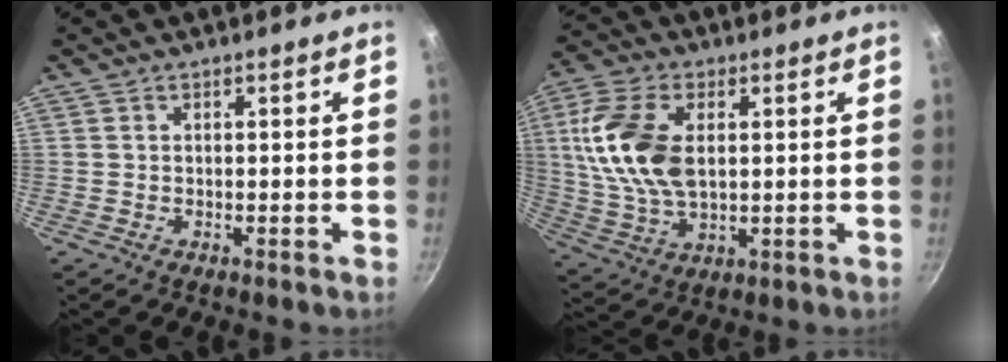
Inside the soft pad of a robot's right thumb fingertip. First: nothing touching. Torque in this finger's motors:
{"motor_torque": [-0.48, 1.37, 1.76, 0.36, 0.43]}